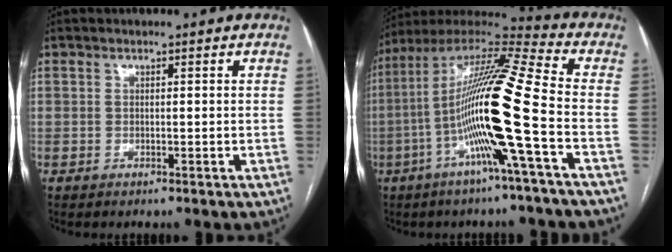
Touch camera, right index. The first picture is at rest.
{"total": 18.6, "force": [-4.6, -0.9, 18.0], "torque": [-0.339, 0.002, -0.100]}